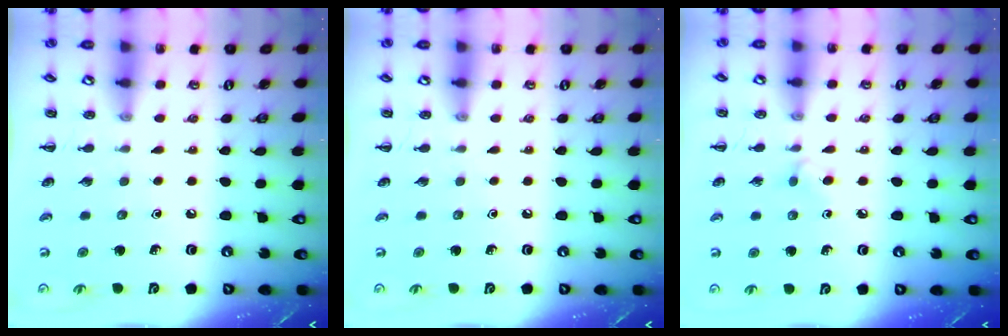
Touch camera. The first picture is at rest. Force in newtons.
{"total": 0.0}
{"total": 4.2, "press": 4.1, "slide": 1.1}